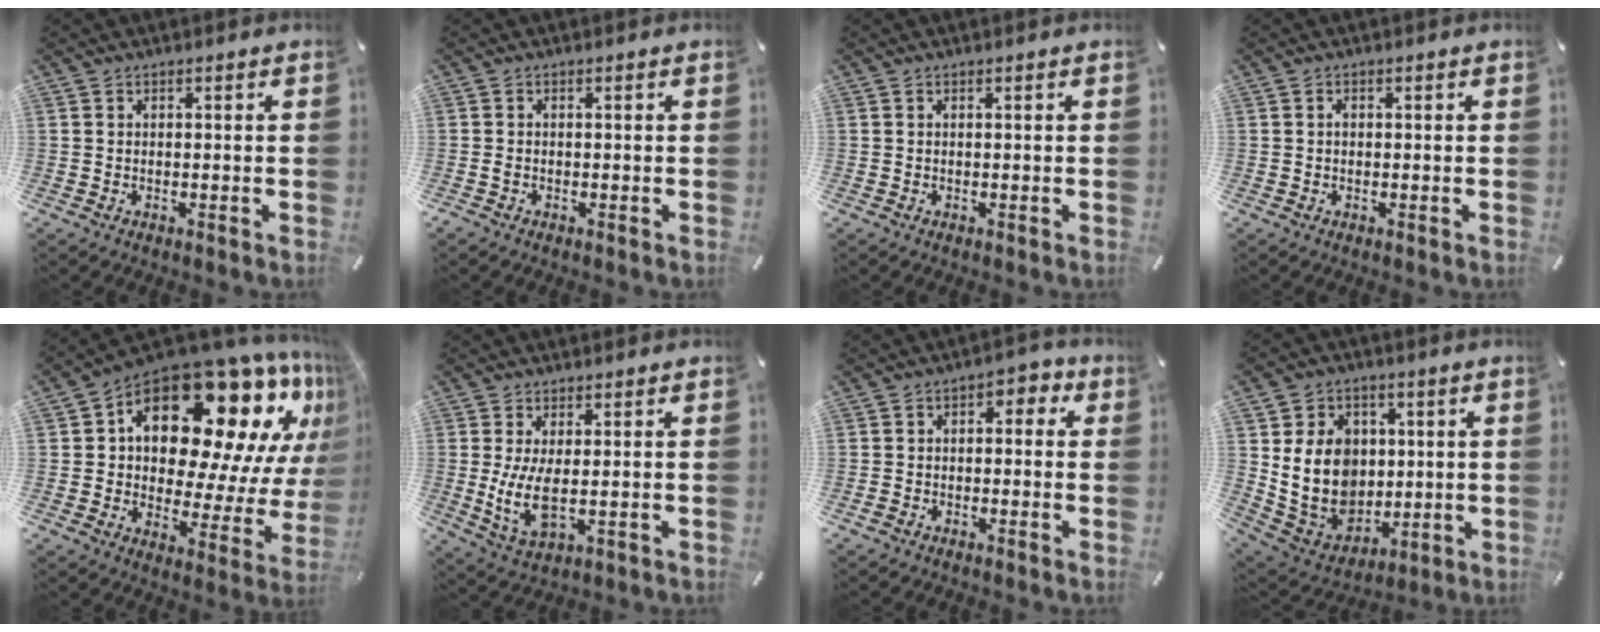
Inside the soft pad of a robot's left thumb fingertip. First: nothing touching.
{"total": 0.7, "force": [-0.5, 0.4, 0.1], "torque": [-0.005, 0.000, -0.010]}
{"total": 0.0}
{"total": 0.5, "force": [-0.1, 0.5, 0.2], "torque": [-0.007, 0.000, -0.002]}
{"total": 24.6, "force": [13.2, 13.2, 16.0], "torque": [-0.225, -0.114, 0.224]}
{"total": 8.1, "force": [0.2, 3.3, 7.4], "torque": [-0.161, -0.022, 0.002]}
{"total": 3.9, "force": [-1.6, 2.9, 2.0], "torque": [-0.029, 0.016, -0.035]}
{"total": 14.2, "force": [2.4, 12.4, 6.4], "torque": [-0.132, -0.014, 0.055]}